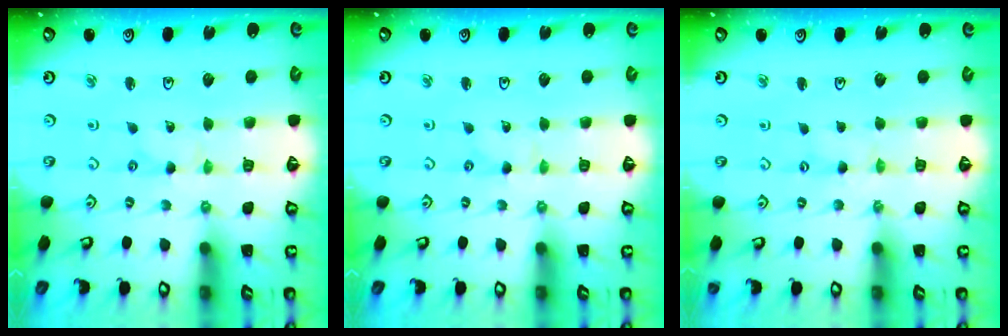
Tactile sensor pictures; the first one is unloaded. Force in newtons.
{"total": 0.0}
{"total": 0.7, "press": 0.7, "slide": 0.1}